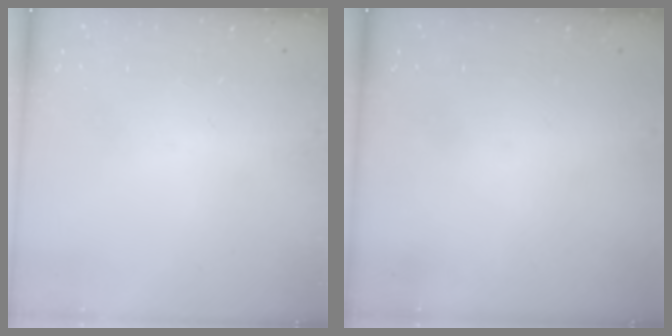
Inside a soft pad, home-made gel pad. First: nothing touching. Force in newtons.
{"total": 0.0}